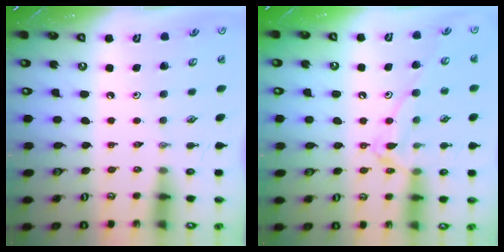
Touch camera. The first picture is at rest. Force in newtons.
{"total": 12.1, "press": 12.1, "slide": 0.7}